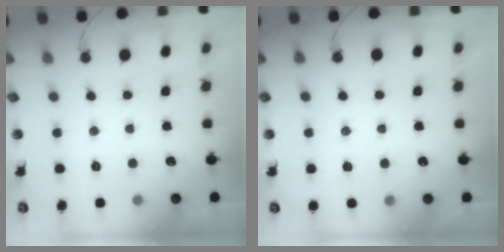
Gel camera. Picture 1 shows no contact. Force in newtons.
{"total": 4.2, "press": 4.1, "slide": 1.1}